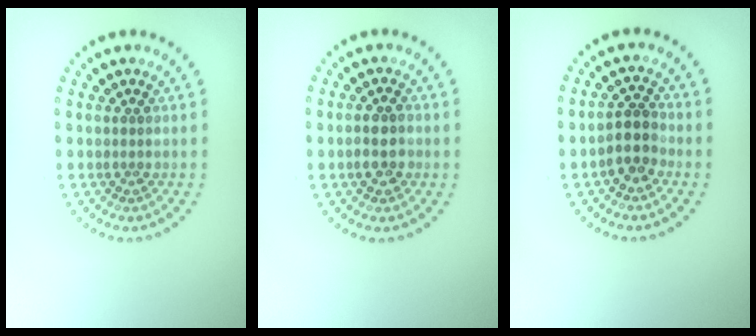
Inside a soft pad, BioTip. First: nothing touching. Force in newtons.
{"total": 2.2, "press": 2.2, "slide": 0.3}
{"total": 2.7, "press": 2.4, "slide": 1.2}